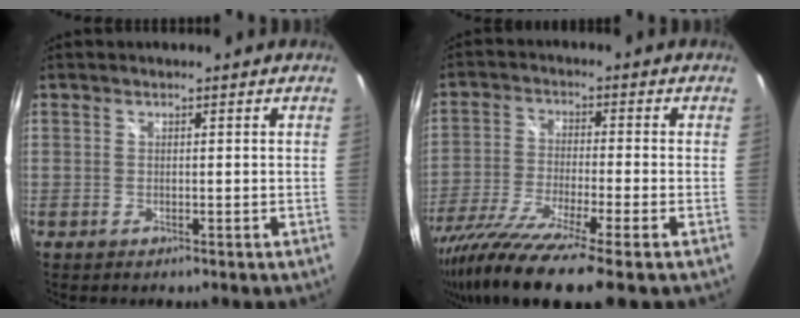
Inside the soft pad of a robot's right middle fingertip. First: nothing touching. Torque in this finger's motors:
{"motor_torque": [1.27, -0.87, 0.69, 0.21]}